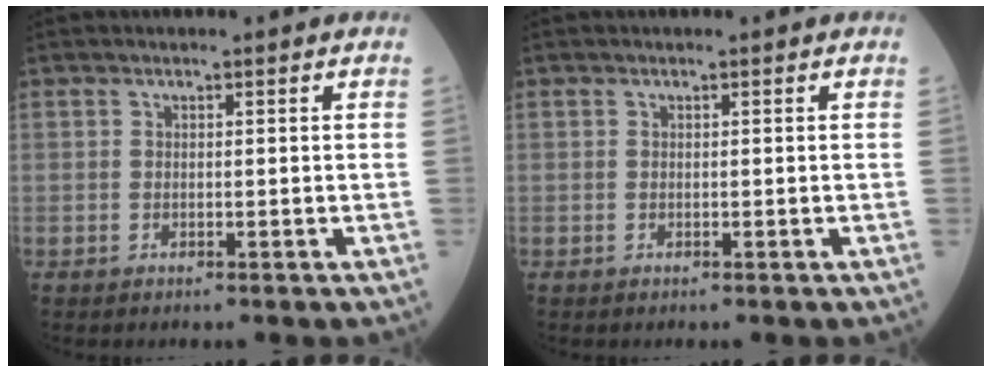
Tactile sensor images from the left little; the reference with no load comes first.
{"total": 0.0}